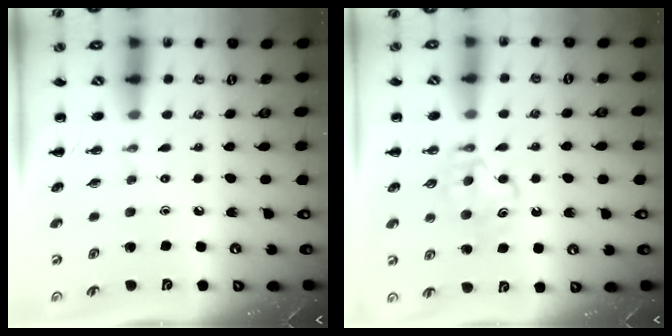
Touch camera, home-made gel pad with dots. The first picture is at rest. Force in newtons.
{"total": 5.5, "press": 5.3, "slide": 1.7}